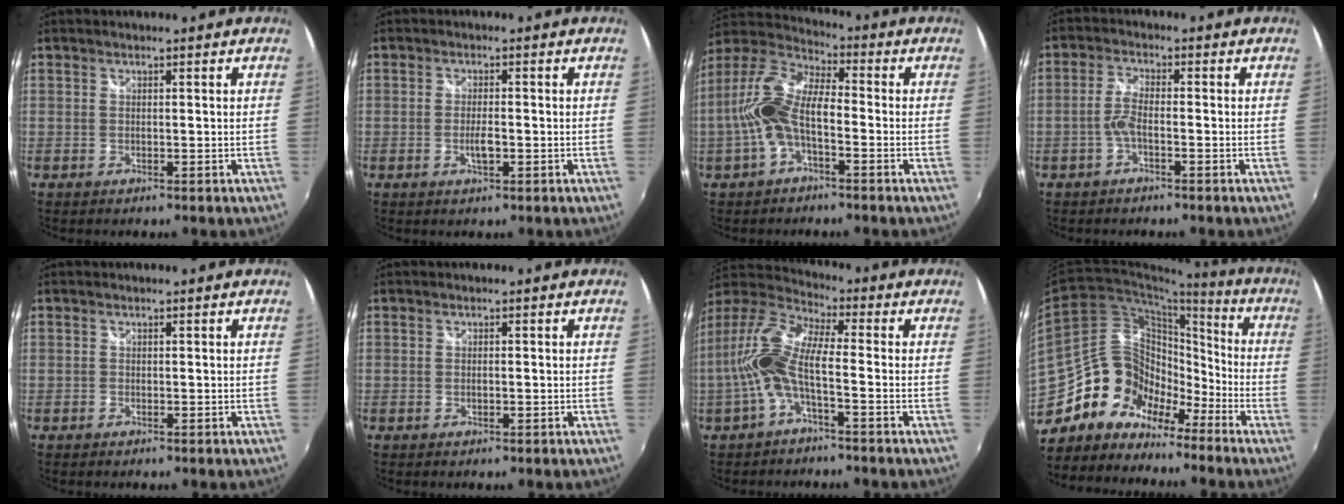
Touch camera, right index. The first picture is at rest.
{"total": 2.7, "force": [-0.7, 0.9, 2.4], "torque": [-0.046, 0.001, -0.012]}
{"total": 11.8, "force": [-2.7, 5.0, 10.4], "torque": [-0.222, 0.016, -0.054]}
{"total": 3.0, "force": [-1.4, 0.7, 2.6], "torque": [-0.064, 0.010, -0.028]}
{"total": 0.0}
{"total": 0.5, "force": [0.0, 0.2, 0.5], "torque": [-0.011, 0.003, 0.001]}
{"total": 11.4, "force": [-1.8, 3.3, 10.7], "torque": [-0.225, 0.012, -0.034]}
{"total": 16.2, "force": [-11.7, 10.1, 5.0], "torque": [-0.101, 0.028, -0.214]}